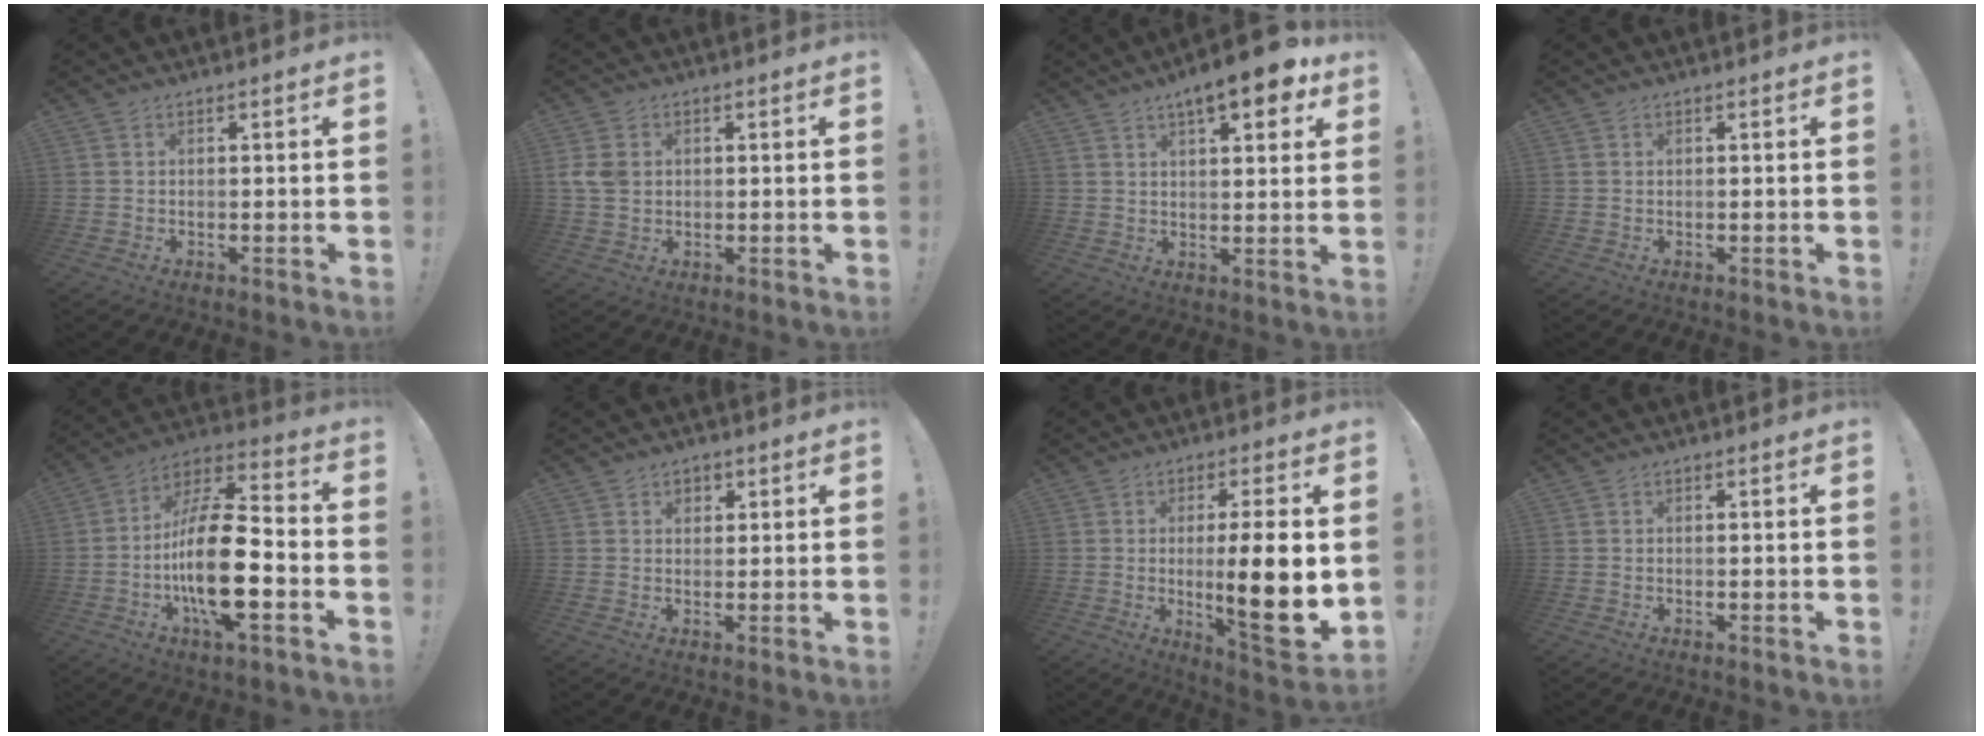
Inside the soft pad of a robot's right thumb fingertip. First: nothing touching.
{"total": 5.5, "force": [1.1, 4.3, 3.1], "torque": [-0.060, -0.001, 0.021]}
{"total": 10.7, "force": [6.4, 2.8, 8.1], "torque": [-0.107, -0.037, 0.102]}
{"total": 0.0}
{"total": 21.7, "force": [-4.9, 7.9, 19.6], "torque": [-0.369, 0.025, -0.080]}
{"total": 2.2, "force": [0.9, 1.8, 0.8], "torque": [-0.012, 0.001, 0.015]}
{"total": 16.3, "force": [-0.8, 2.7, 16.1], "torque": [-0.249, -0.015, -0.012]}
{"total": 0.0}